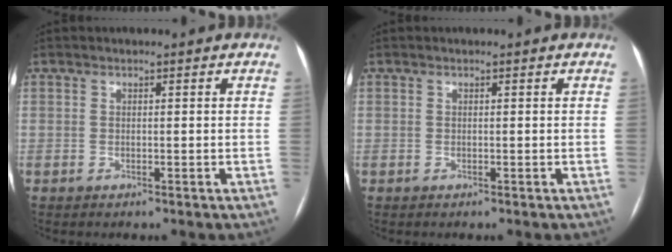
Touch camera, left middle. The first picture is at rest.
{"total": 0.0}